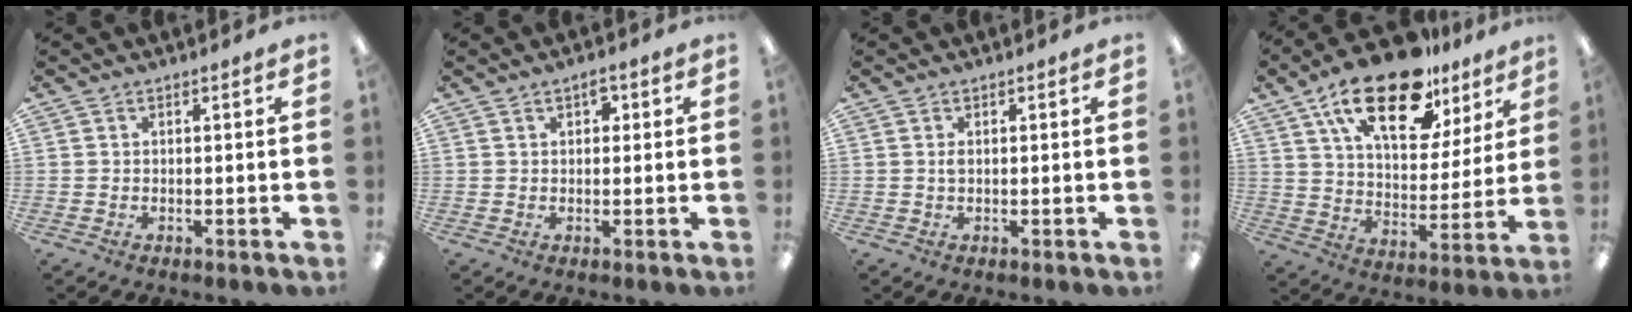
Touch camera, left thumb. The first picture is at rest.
{"total": 2.7, "force": [1.3, 1.7, 1.7], "torque": [-0.011, -0.003, 0.015]}
{"total": 1.1, "force": [0.2, 0.6, 0.9], "torque": [-0.018, 0.004, 0.002]}
{"total": 22.1, "force": [14.1, 10.0, 13.7], "torque": [-0.225, -0.069, 0.241]}